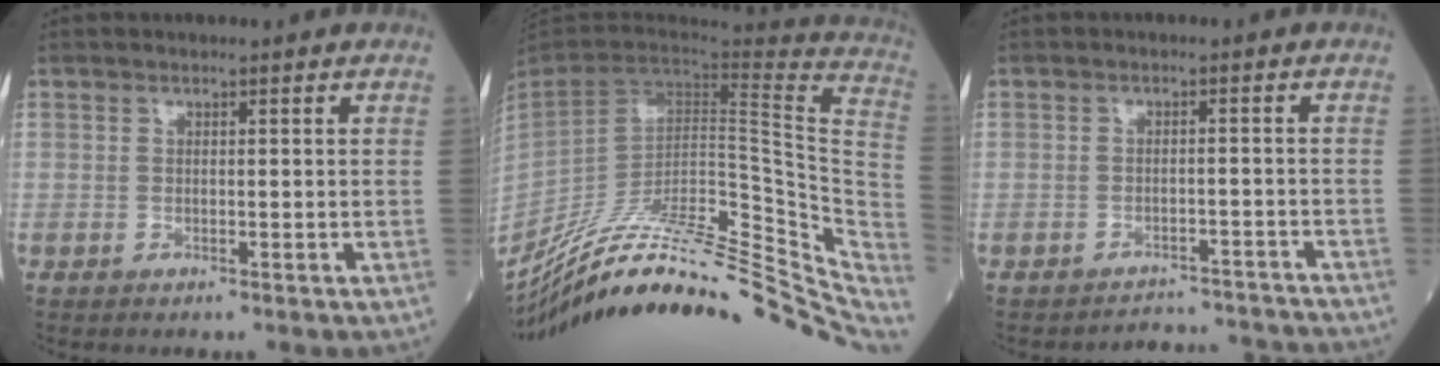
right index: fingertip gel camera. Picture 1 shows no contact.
{"total": 34.0, "force": [-27.4, 6.7, 18.9], "torque": [-0.196, -0.023, -0.390]}
{"total": 6.3, "force": [-6.1, 0.6, -1.6], "torque": [0.026, 0.024, -0.072]}